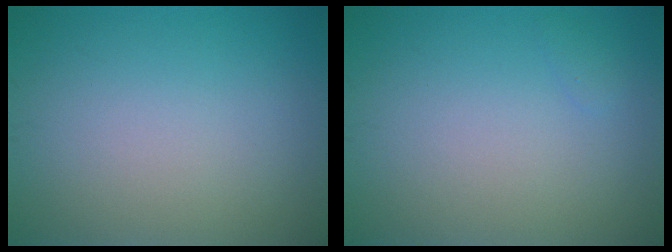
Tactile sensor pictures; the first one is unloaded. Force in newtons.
{"total": 0.5, "press": 0.5, "slide": 0.0}